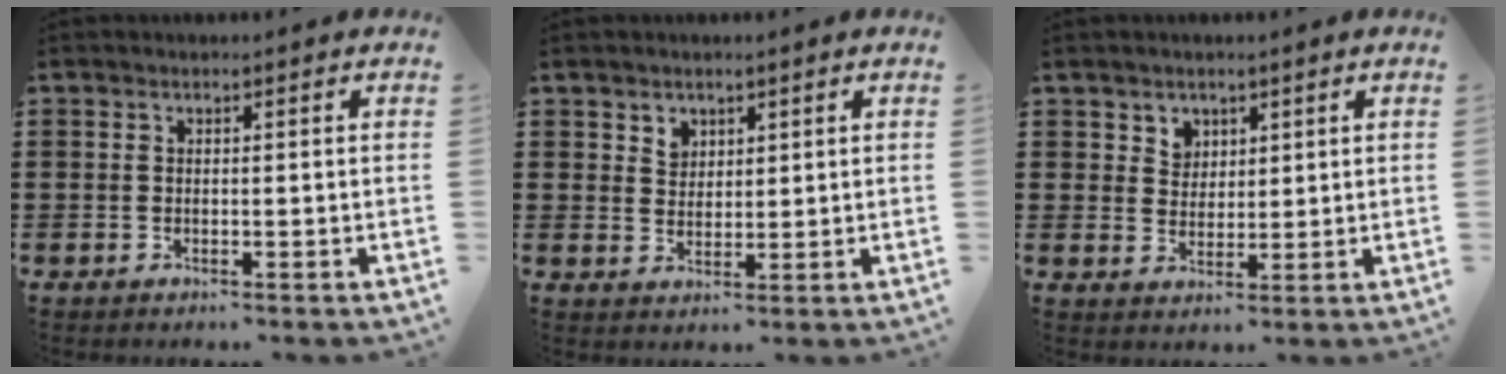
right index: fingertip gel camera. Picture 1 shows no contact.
{"total": 2.7, "force": [1.9, 1.9, 0.2], "torque": [-0.012, 0.007, 0.036]}
{"total": 3.3, "force": [2.1, 2.5, 0.2], "torque": [-0.016, 0.011, 0.040]}